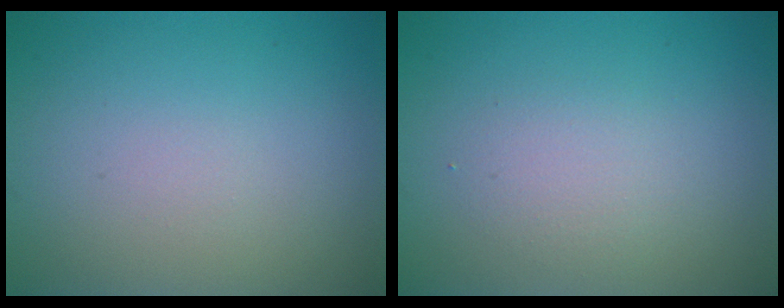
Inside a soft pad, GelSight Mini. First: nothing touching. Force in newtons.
{"total": 2.0, "press": 2.0, "slide": 0.0}